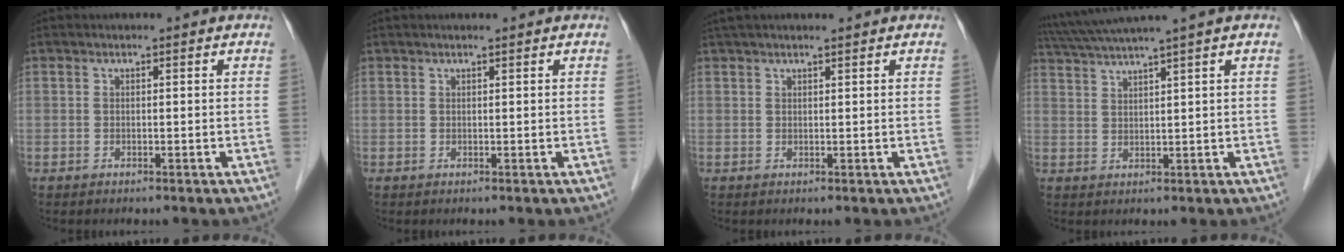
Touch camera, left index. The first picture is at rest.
{"total": 0.9, "force": [0.7, -0.1, 0.6], "torque": [-0.009, 0.007, 0.014]}
{"total": 5.1, "force": [4.2, 0.3, 2.8], "torque": [-0.041, 0.033, 0.071]}
{"total": 7.8, "force": [6.3, -1.8, 4.2], "torque": [-0.074, 0.022, 0.110]}